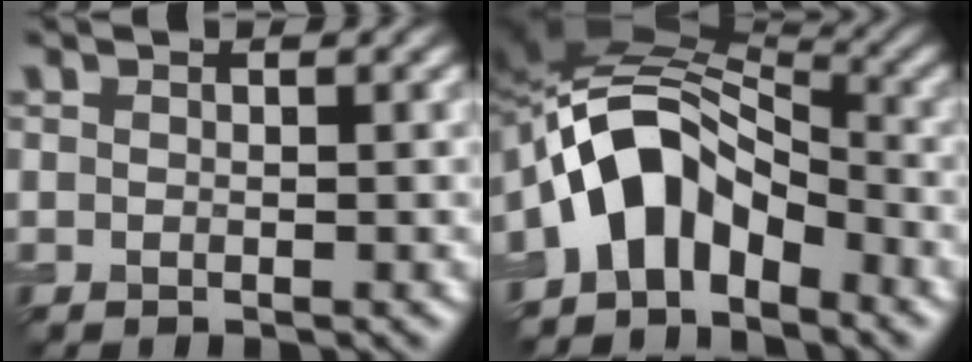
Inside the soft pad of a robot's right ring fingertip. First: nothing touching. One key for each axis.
{"total": 8.0, "fx": -3.8, "fy": 5.2, "fz": 4.7, "tx": -0.068, "ty": 0.014, "tz": -0.077}